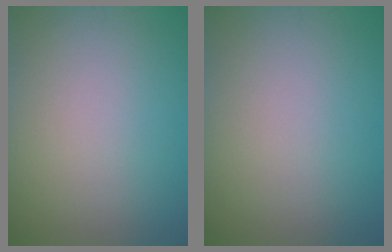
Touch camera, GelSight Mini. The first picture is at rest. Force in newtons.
{"total": 0.0}